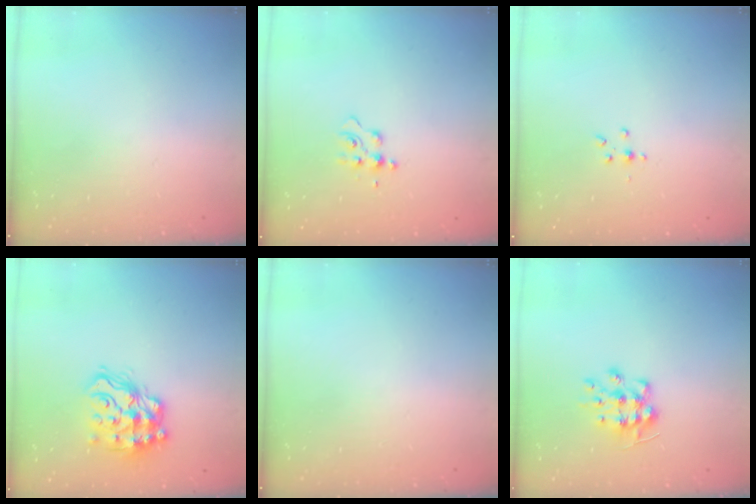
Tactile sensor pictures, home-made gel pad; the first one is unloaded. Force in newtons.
{"total": 6.0, "press": 6.0, "slide": 0.7}
{"total": 3.0, "press": 2.9, "slide": 0.4}
{"total": 15.7, "press": 15.6, "slide": 1.7}
{"total": 0.0}
{"total": 8.5, "press": 8.5, "slide": 0.3}